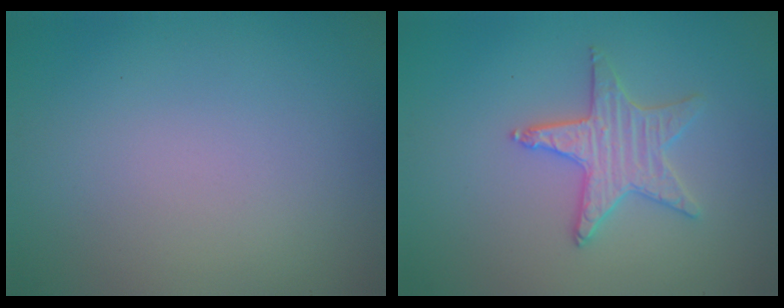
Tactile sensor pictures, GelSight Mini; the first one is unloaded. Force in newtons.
{"total": 3.0, "press": 3.0, "slide": 0.5}